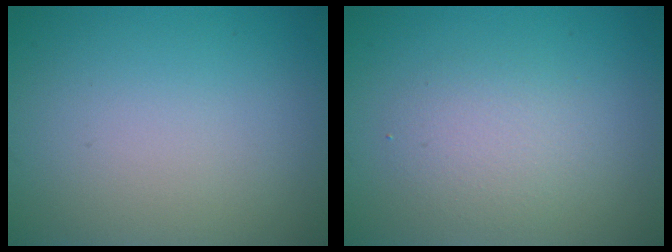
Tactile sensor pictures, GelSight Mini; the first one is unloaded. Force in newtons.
{"total": 2.4, "press": 2.4, "slide": 0.2}